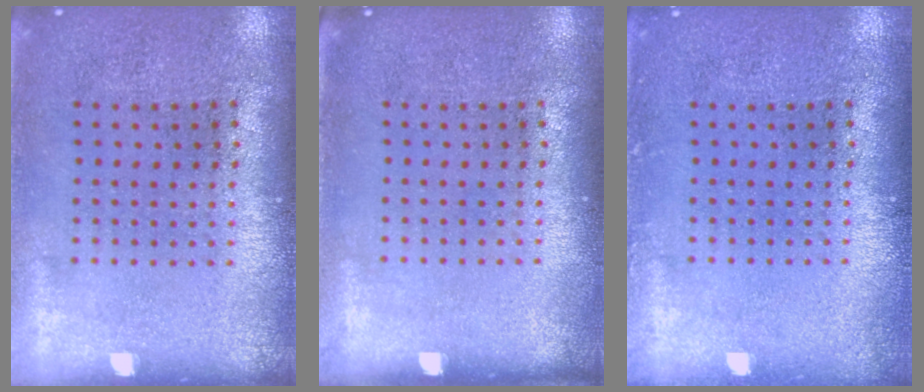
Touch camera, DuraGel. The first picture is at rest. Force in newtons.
{"total": 0.0}
{"total": 0.7, "press": 0.7, "slide": 0.1}